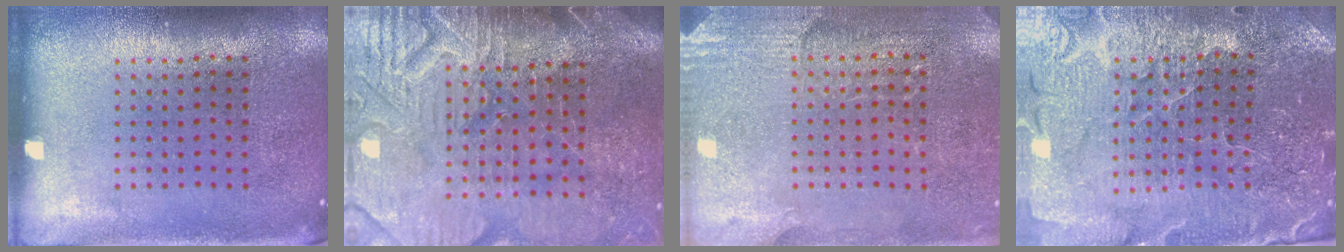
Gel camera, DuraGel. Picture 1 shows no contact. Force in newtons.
{"total": 4.4, "press": 4.0, "slide": 1.8}
{"total": 2.9, "press": 2.8, "slide": 0.8}
{"total": 3.3, "press": 3.3, "slide": 0.2}